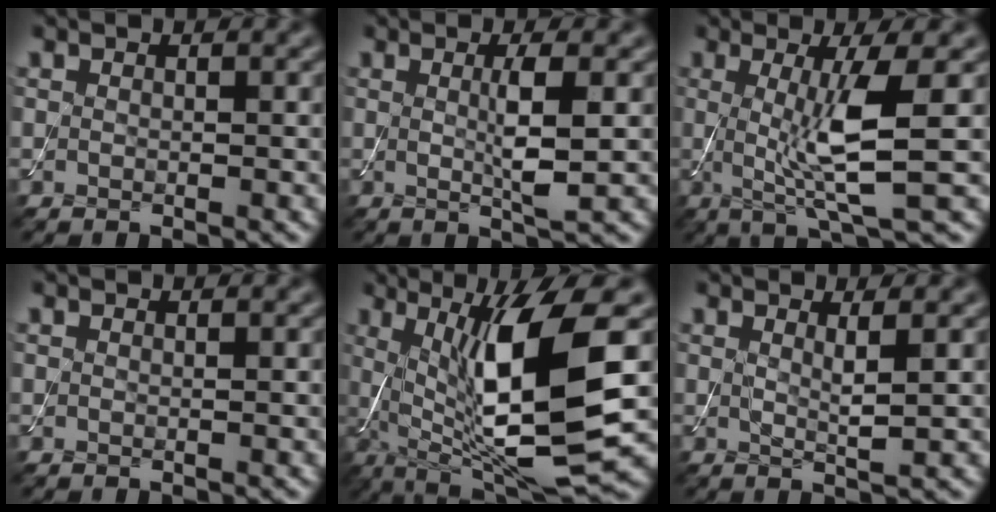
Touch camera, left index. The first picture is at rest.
{"total": 3.2, "force": [0.2, 0.4, 3.2], "torque": [-0.059, -0.005, 0.003]}
{"total": 6.1, "force": [0.3, 1.0, 6.0], "torque": [-0.108, -0.008, 0.006]}
{"total": 0.0}
{"total": 12.3, "force": [1.0, 2.7, 12.0], "torque": [-0.200, -0.008, 0.027]}
{"total": 1.7, "force": [0.6, 0.3, 1.5], "torque": [-0.024, -0.006, 0.007]}